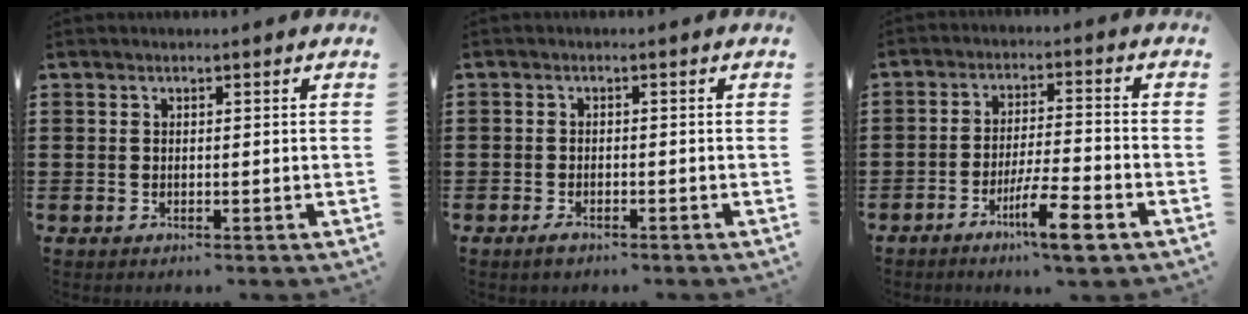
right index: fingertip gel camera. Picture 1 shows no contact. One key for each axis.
{"total": 1.2, "fx": -1.0, "fy": 0.6, "fz": 0.3, "tx": -0.009, "ty": 0.001, "tz": -0.021}
{"total": 7.4, "fx": -4.1, "fy": 1.1, "fz": 6.1, "tx": -0.116, "ty": -0.002, "tz": -0.074}